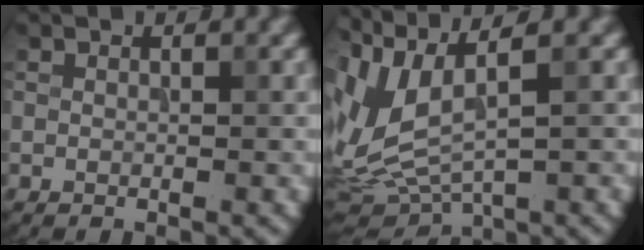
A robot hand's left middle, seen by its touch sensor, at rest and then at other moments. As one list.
[{"total": 8.5, "force": [2.5, 3.1, 7.4], "torque": [-0.178, -0.002, 0.059]}]